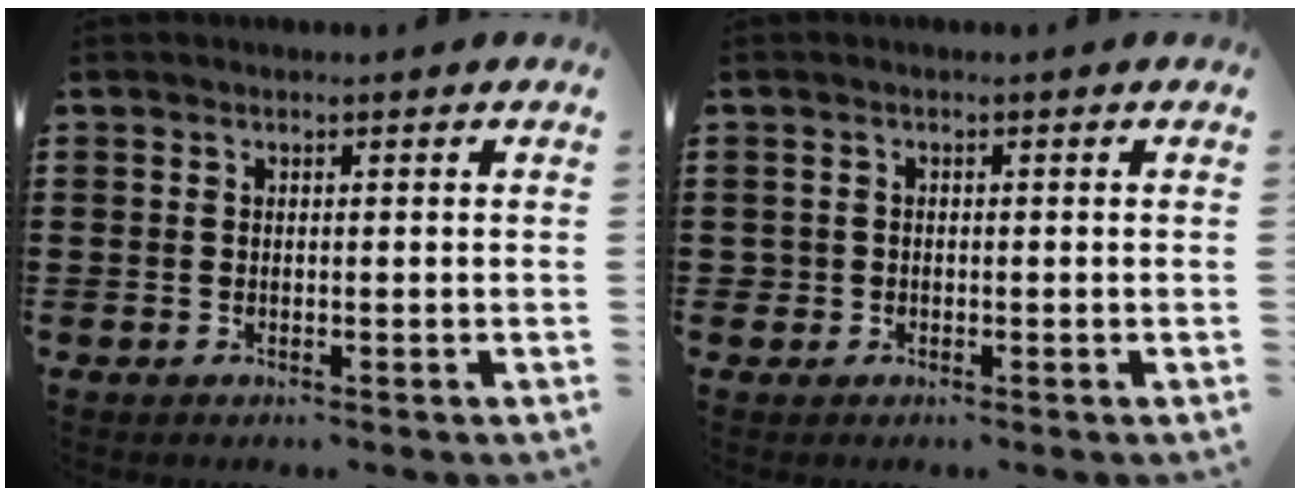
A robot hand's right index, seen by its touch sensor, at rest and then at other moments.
{"total": 1.1, "force": [-0.2, 1.0, 0.2], "torque": [-0.006, 0.005, -0.007]}